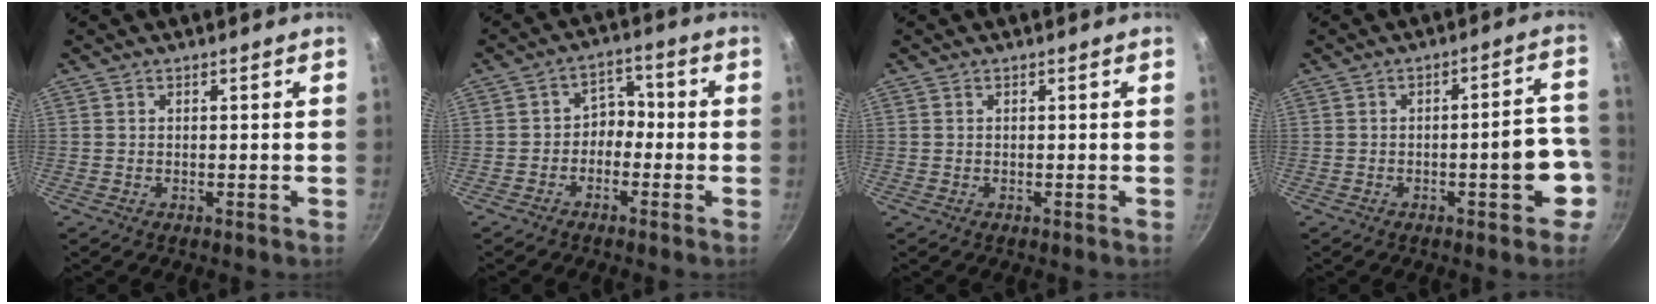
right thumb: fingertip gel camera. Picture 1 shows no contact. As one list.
[{"total": 4.7, "force": [-1.5, 3.6, 2.5], "torque": [-0.004, 0.030, -0.038]}, {"total": 0.0}, {"total": 9.0, "force": [-3.2, 3.2, 7.8], "torque": [-0.068, 0.042, -0.038]}]